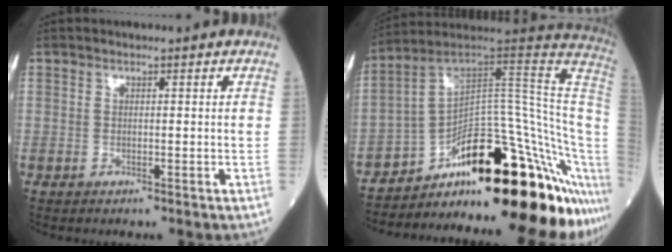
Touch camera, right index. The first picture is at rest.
{"total": 27.2, "force": [-15.2, 4.4, 22.1], "torque": [-0.210, 0.044, -0.219]}